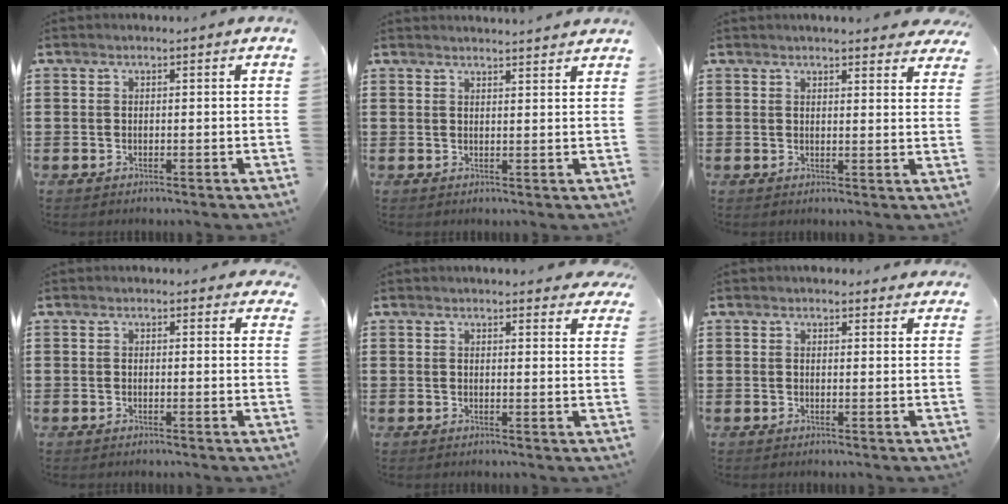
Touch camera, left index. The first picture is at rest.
{"total": 2.1, "force": [2.1, -0.3, 0.0], "torque": [-0.007, -0.005, 0.040]}
{"total": 3.0, "force": [3.0, -0.2, 0.6], "torque": [-0.014, -0.009, 0.054]}
{"total": 1.4, "force": [1.3, 0.5, 0.3], "torque": [-0.002, 0.001, 0.023]}
{"total": 2.8, "force": [2.7, 0.0, 0.6], "torque": [-0.012, -0.008, 0.050]}
{"total": 2.0, "force": [1.9, 0.4, 0.2], "torque": [-0.001, -0.003, 0.036]}